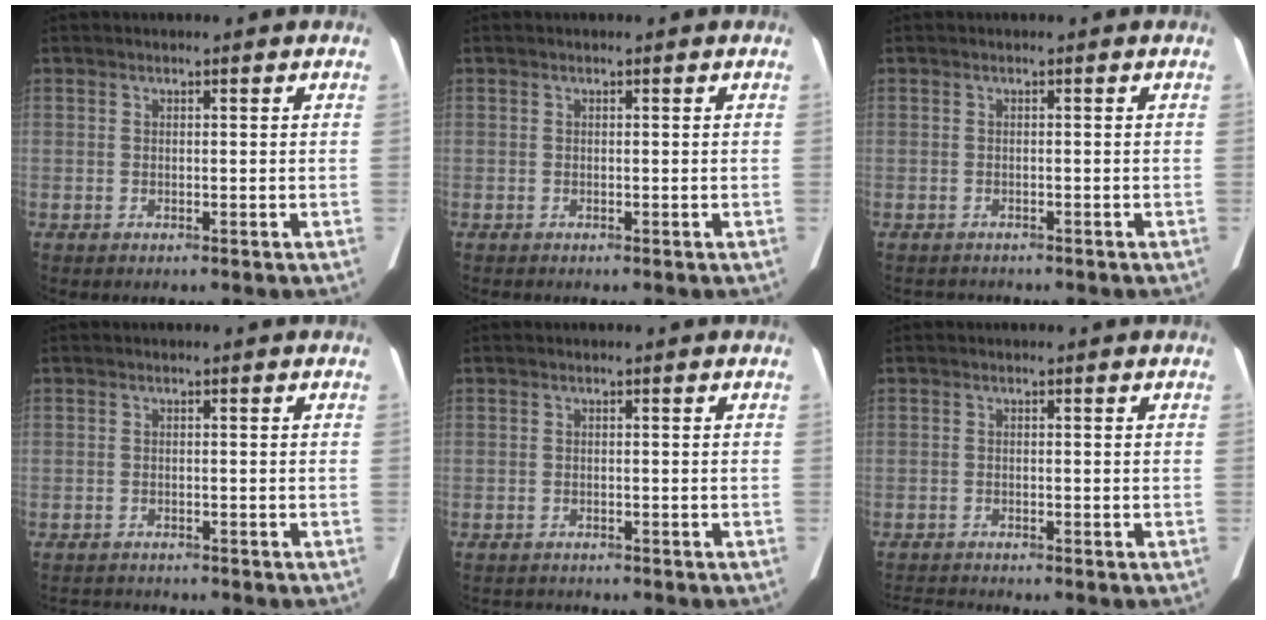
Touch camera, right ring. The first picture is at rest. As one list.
[{"total": 0.0}, {"total": 2.2, "force": [-2.1, 0.8, 0.4], "torque": [-0.009, -0.006, -0.024]}, {"total": 3.4, "force": [-3.3, 0.7, 0.6], "torque": [-0.011, -0.008, -0.046]}, {"total": 2.8, "force": [-2.7, 0.8, 0.6], "torque": [-0.010, -0.007, -0.034]}, {"total": 2.3, "force": [-2.2, -0.5, 0.0], "torque": [-0.007, -0.016, -0.039]}]